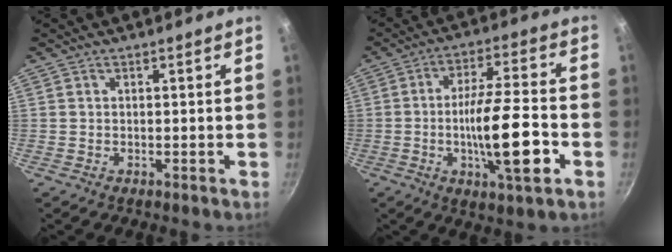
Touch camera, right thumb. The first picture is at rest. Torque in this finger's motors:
{"motor_torque": [3.22, 1.79, 2.53, -0.07, 0.06]}